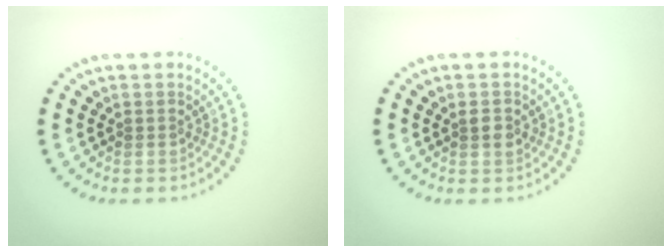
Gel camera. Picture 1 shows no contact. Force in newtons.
{"total": 1.3, "press": 1.3, "slide": 0.3}